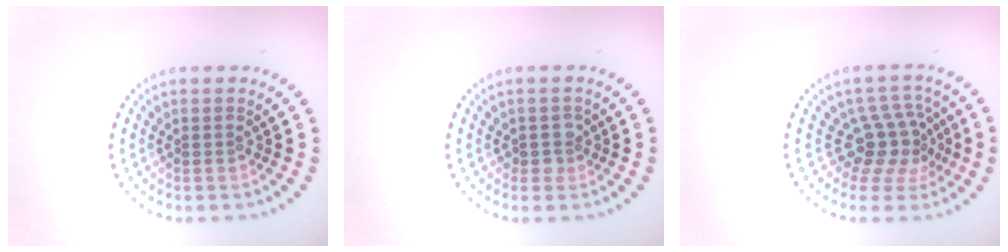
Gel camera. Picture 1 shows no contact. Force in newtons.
{"total": 1.4, "press": 1.2, "slide": 0.8}
{"total": 3.8, "press": 2.9, "slide": 2.4}